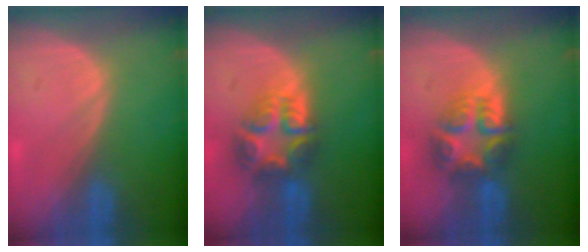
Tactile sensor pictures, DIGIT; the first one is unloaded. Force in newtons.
{"total": 7.7, "press": 6.8, "slide": 3.6}
{"total": 7.7, "press": 6.7, "slide": 3.8}